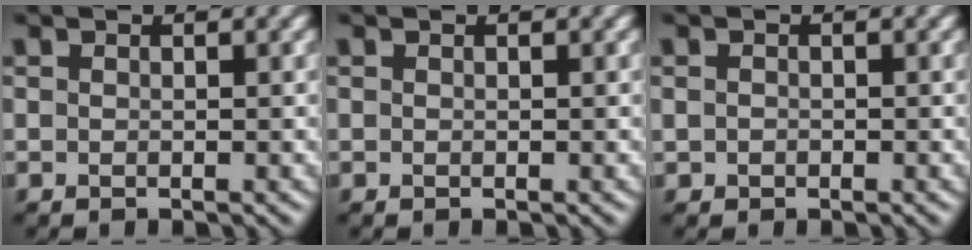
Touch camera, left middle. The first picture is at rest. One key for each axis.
{"total": 0.0}
{"total": 0.6, "fx": -0.2, "fy": 0.6, "fz": 0.1, "tx": 0.002, "ty": -0.002, "tz": -0.006}